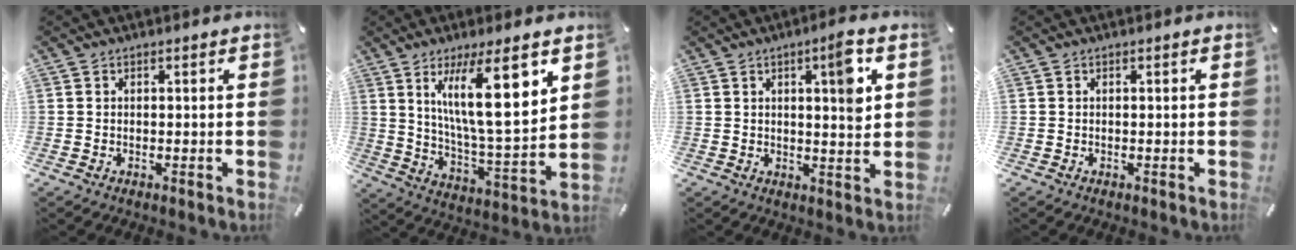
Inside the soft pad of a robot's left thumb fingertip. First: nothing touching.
{"total": 18.8, "force": [9.0, 5.4, 15.6], "torque": [-0.248, -0.031, 0.138]}
{"total": 7.7, "force": [2.9, 1.6, 6.9], "torque": [-0.091, -0.017, 0.035]}
{"total": 0.0}